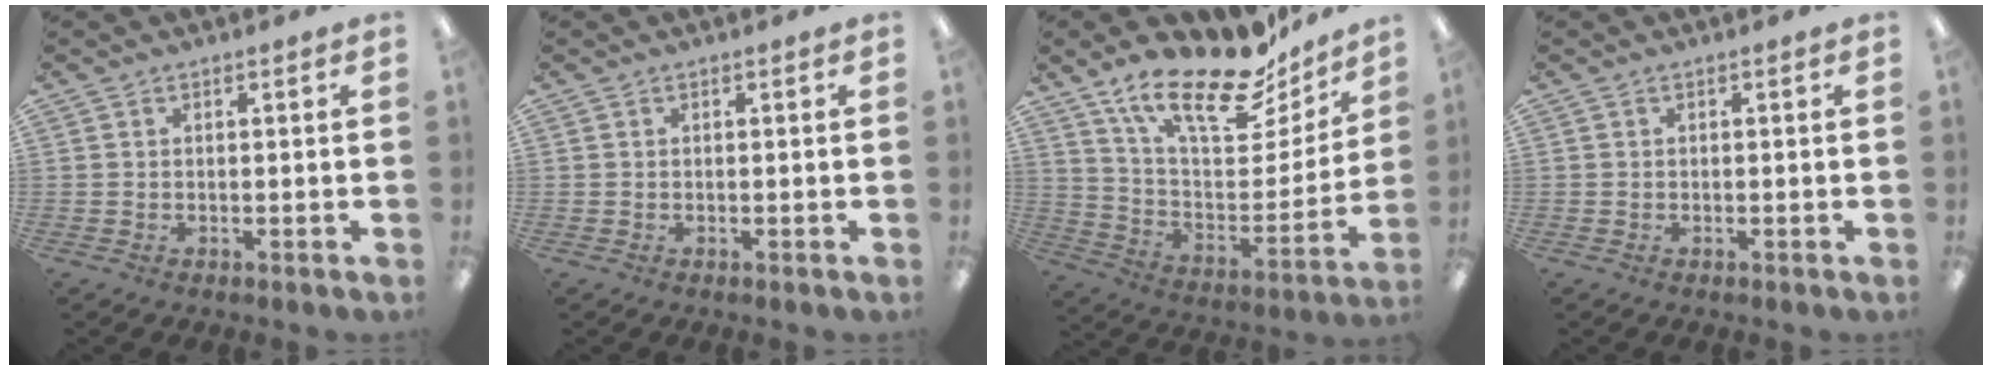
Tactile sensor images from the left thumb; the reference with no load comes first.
{"total": 0.0}
{"total": 22.4, "force": [16.6, 8.1, 12.8], "torque": [-0.199, -0.114, 0.283]}
{"total": 0.0}